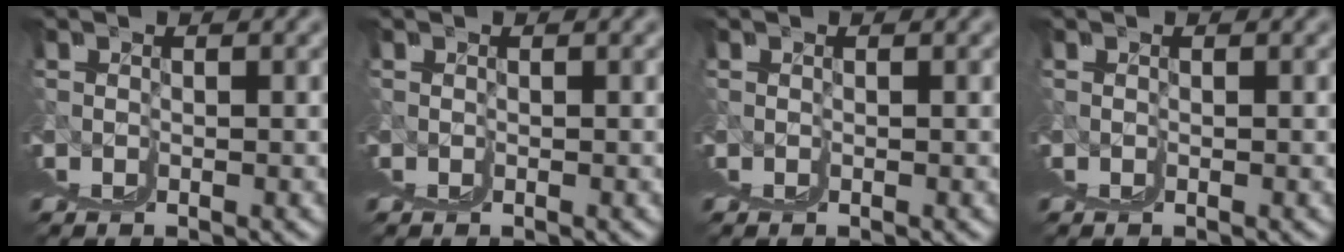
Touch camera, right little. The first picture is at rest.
{"total": 0.0}
{"total": 0.0}
{"total": 0.0}